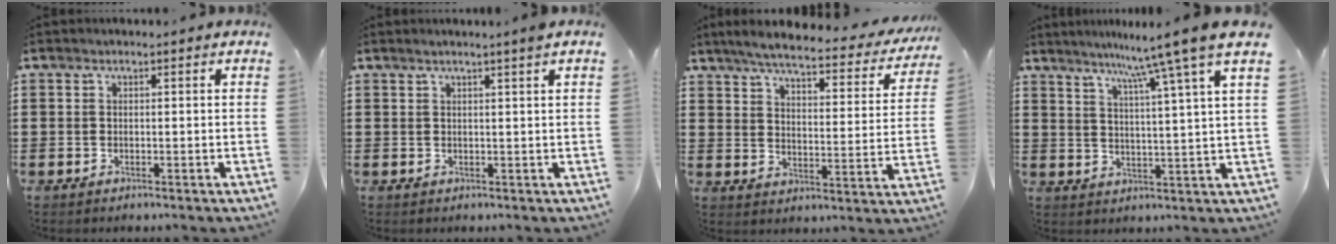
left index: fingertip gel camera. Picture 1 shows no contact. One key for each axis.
{"total": 1.5, "fx": 1.1, "fy": -0.6, "fz": 0.9, "tx": -0.018, "ty": -0.005, "tz": 0.020}
{"total": 5.6, "fx": 4.9, "fy": 0.3, "fz": 2.6, "tx": -0.073, "ty": -0.031, "tz": 0.080}
{"total": 8.3, "fx": 6.4, "fy": -1.7, "fz": 5.0, "tx": -0.104, "ty": -0.037, "tz": 0.099}